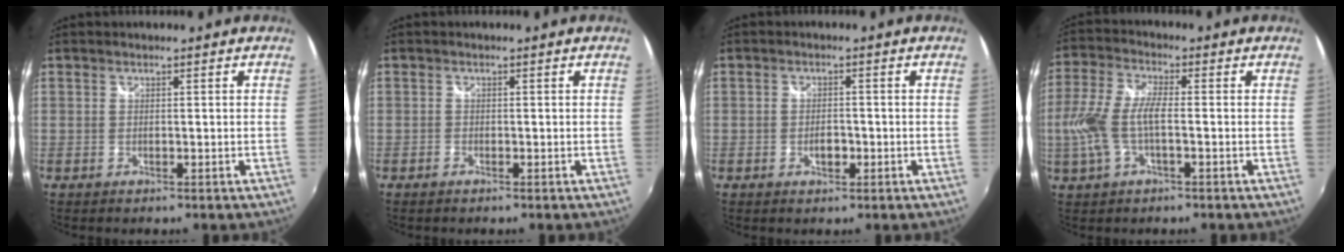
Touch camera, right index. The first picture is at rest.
{"total": 0.7, "force": [-0.6, 0.3, 0.2], "torque": [-0.006, -0.001, -0.013]}
{"total": 2.4, "force": [-0.8, 1.6, 1.6], "torque": [-0.028, -0.001, -0.014]}
{"total": 9.8, "force": [-1.7, 3.3, 9.1], "torque": [-0.202, 0.001, -0.033]}